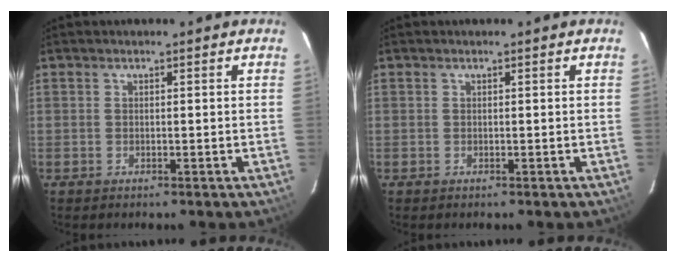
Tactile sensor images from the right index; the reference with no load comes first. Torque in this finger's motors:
{"motor_torque": [0.00, 0.00, 0.00, 0.00]}